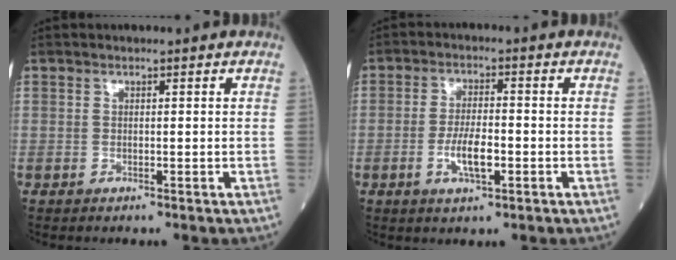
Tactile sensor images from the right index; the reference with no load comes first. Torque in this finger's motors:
{"motor_torque": [0.19, -0.10, 0.37, 0.11]}